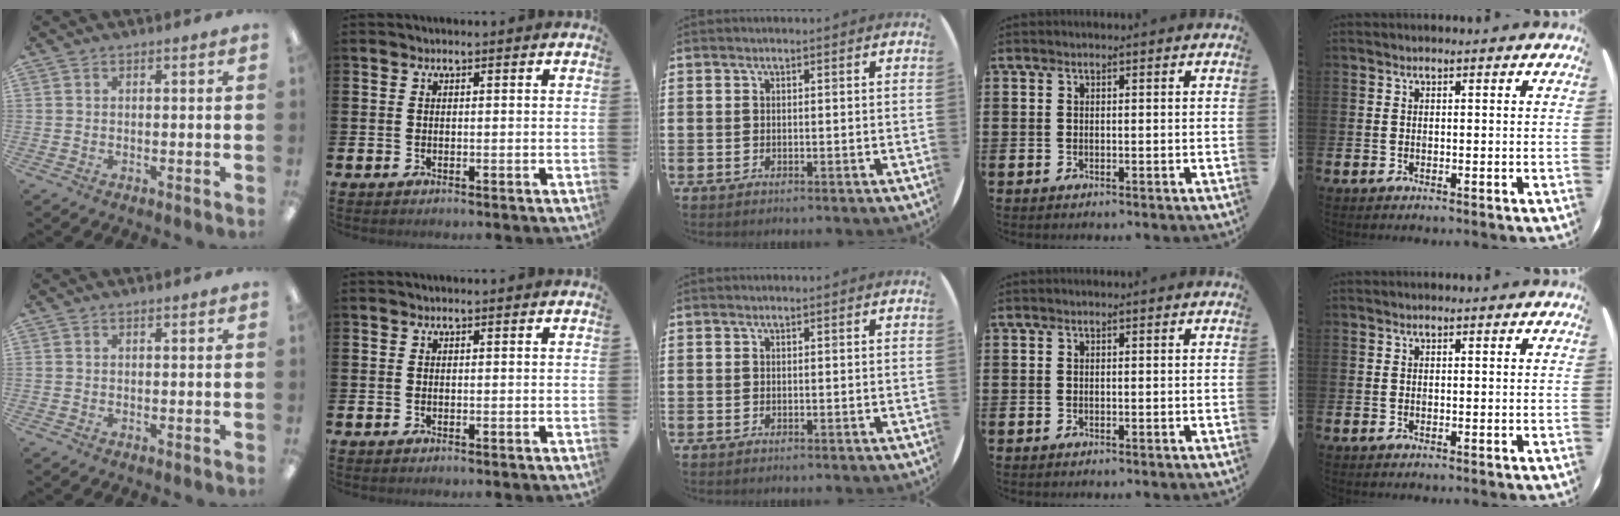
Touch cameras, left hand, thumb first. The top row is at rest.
{}